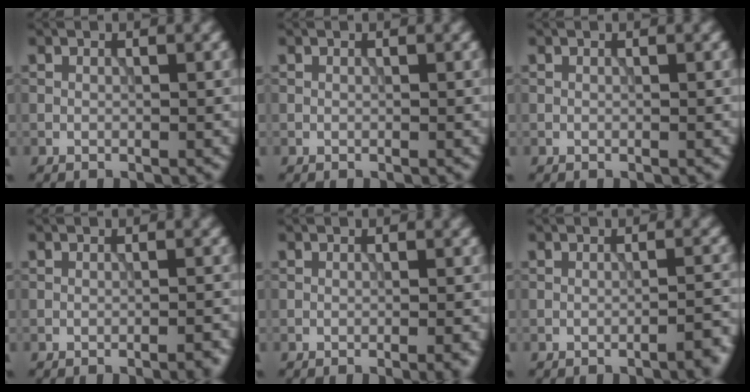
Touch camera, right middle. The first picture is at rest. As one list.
[{"total": 0.0}, {"total": 0.0}, {"total": 1.6, "force": [-1.1, 0.4, 1.1], "torque": [-0.003, 0.004, -0.020]}, {"total": 1.7, "force": [-0.8, 0.4, 1.5], "torque": [-0.010, 0.001, -0.013]}, {"total": 2.3, "force": [-1.5, 0.5, 1.7], "torque": [-0.012, 0.008, -0.028]}]